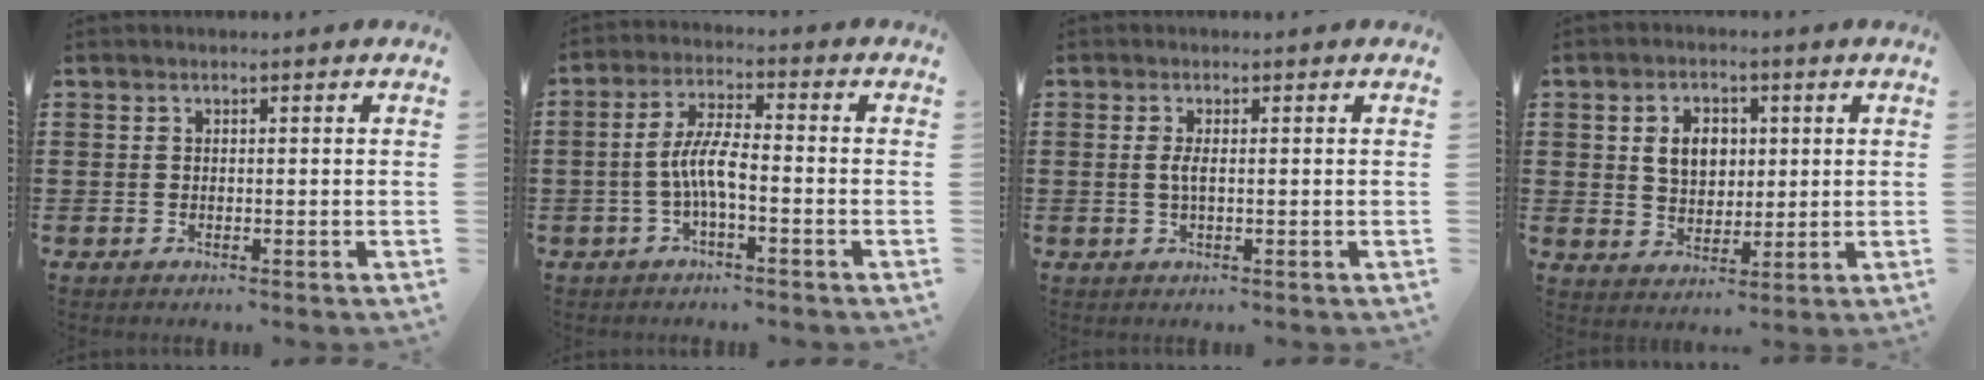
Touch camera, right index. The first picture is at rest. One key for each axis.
{"total": 6.0, "fx": -1.6, "fy": 1.4, "fz": 5.6, "tx": -0.126, "ty": -0.006, "tz": -0.037}
{"total": 1.8, "fx": 0.0, "fy": 0.4, "fz": 1.8, "tx": -0.042, "ty": -0.004, "tz": -0.003}
{"total": 5.3, "fx": 1.1, "fy": 4.0, "fz": 3.3, "tx": -0.071, "ty": 0.012, "tz": 0.014}